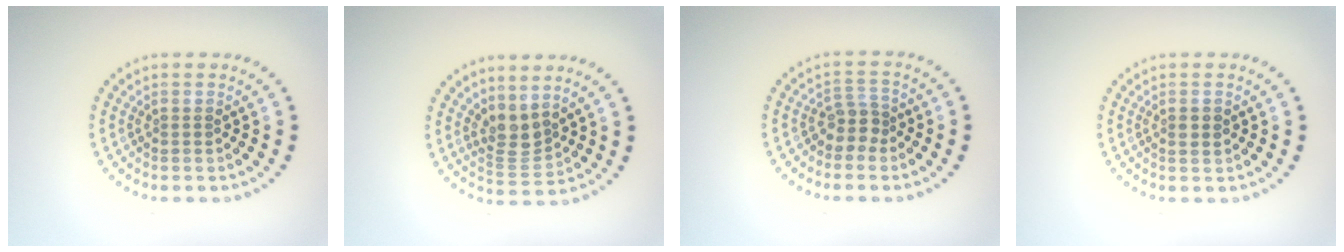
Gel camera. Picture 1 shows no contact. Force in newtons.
{"total": 2.7, "press": 2.1, "slide": 1.7}
{"total": 2.2, "press": 1.7, "slide": 1.4}
{"total": 1.2, "press": 1.1, "slide": 0.2}